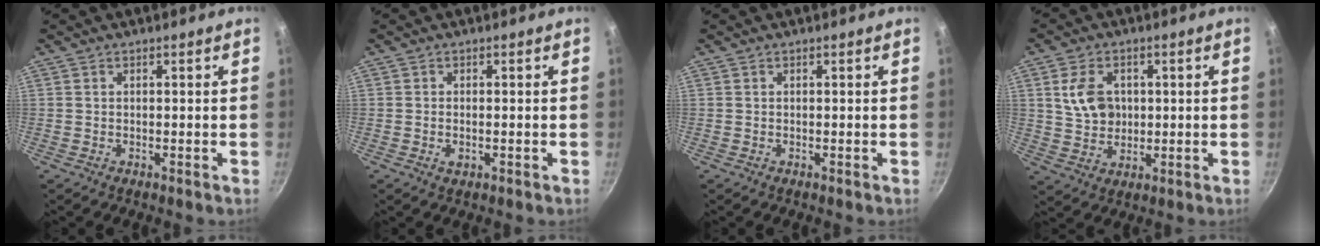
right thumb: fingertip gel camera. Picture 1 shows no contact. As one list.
[{"total": 1.7, "force": [-0.4, 1.0, 1.3], "torque": [-0.025, 0.000, -0.007]}, {"total": 0.0}, {"total": 8.3, "force": [1.7, 6.3, 5.1], "torque": [-0.076, -0.004, 0.033]}]